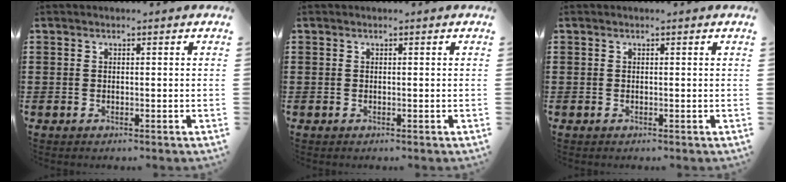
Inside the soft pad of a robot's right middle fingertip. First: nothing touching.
{"total": 0.0}
{"total": 0.0}